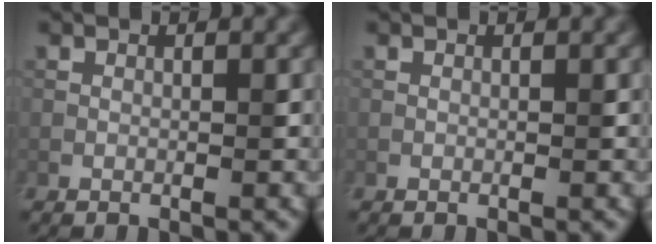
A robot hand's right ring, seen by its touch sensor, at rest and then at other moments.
{"total": 0.0}